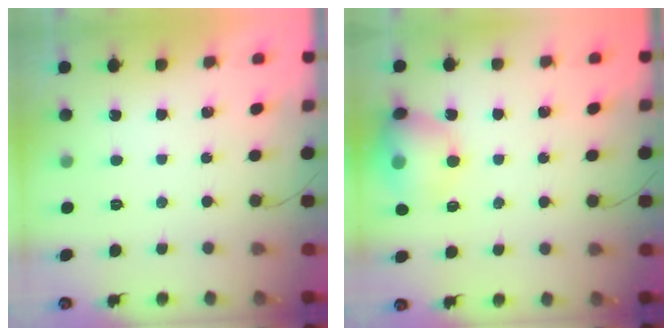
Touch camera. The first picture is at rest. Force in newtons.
{"total": 13.1, "press": 12.9, "slide": 2.1}